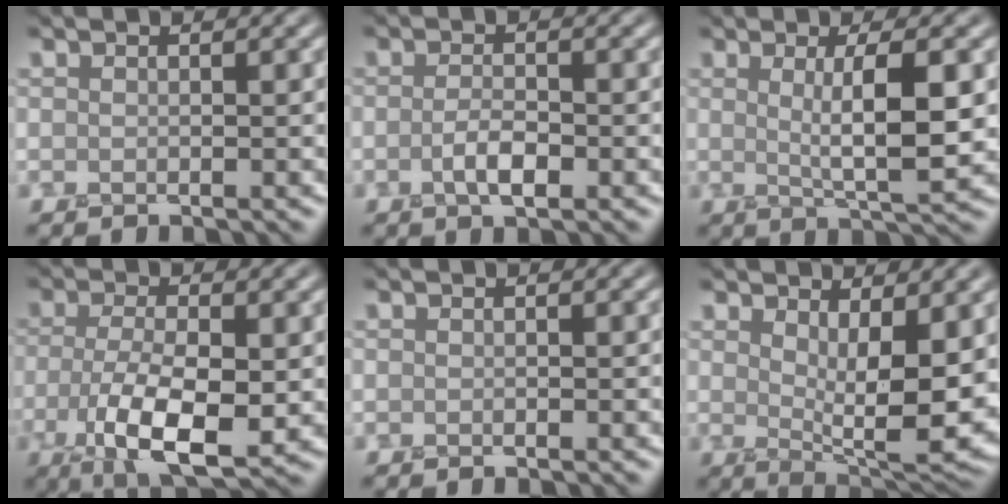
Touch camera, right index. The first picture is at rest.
{"total": 2.0, "force": [-1.0, 0.7, 1.6], "torque": [-0.032, 0.000, -0.021]}
{"total": 5.2, "force": [0.5, 1.1, 5.0], "torque": [-0.078, -0.004, 0.009]}
{"total": 7.5, "force": [-2.3, 3.0, 6.4], "torque": [-0.131, -0.014, -0.036]}
{"total": 0.0}
{"total": 6.9, "force": [1.4, 2.4, 6.3], "torque": [-0.109, -0.021, 0.032]}